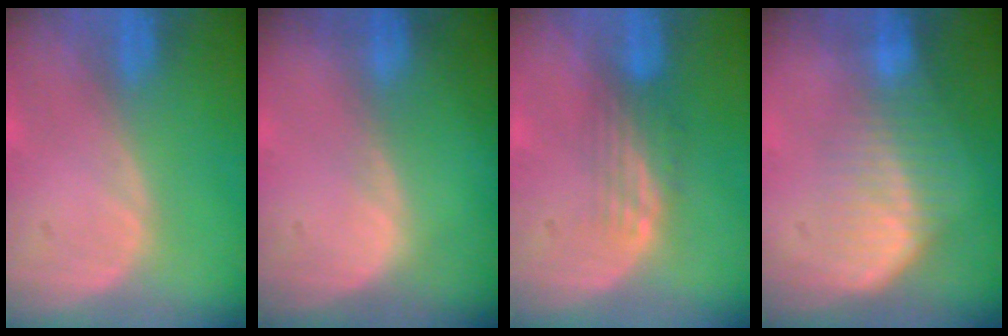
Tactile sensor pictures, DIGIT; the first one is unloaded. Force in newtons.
{"total": 0.5, "press": 0.3, "slide": 0.4}
{"total": 3.3, "press": 2.7, "slide": 1.9}
{"total": 6.3, "press": 5.8, "slide": 2.4}